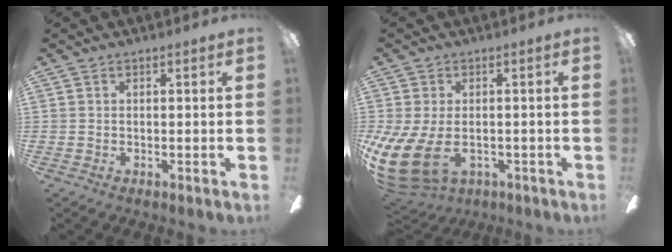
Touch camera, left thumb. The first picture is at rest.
{"total": 11.7, "force": [-1.9, 7.4, 8.9], "torque": [-0.206, -0.007, -0.029]}